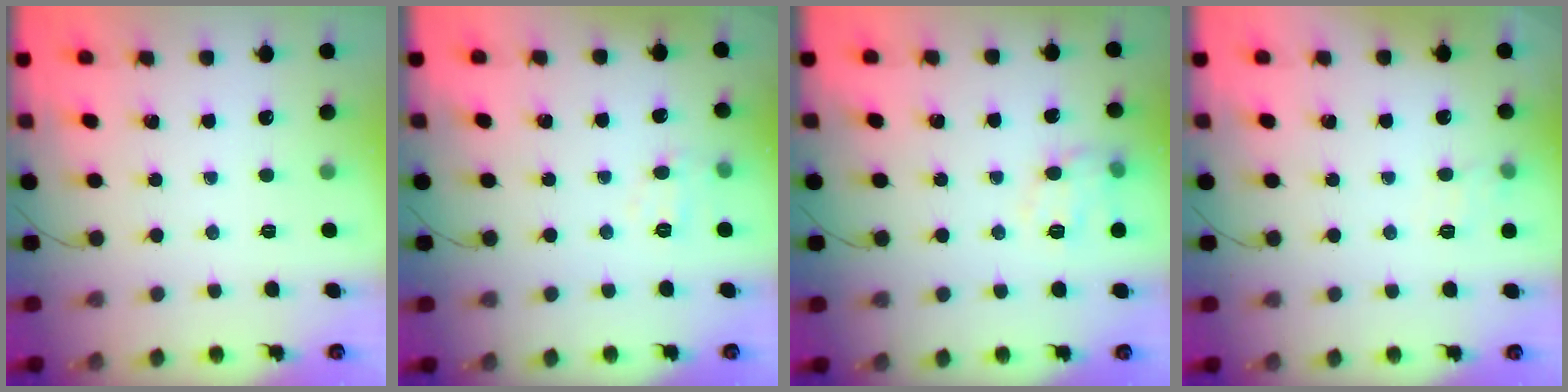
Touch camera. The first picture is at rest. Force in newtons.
{"total": 5.8, "press": 5.6, "slide": 1.2}
{"total": 10.0, "press": 9.9, "slide": 0.8}
{"total": 4.2, "press": 3.7, "slide": 2.0}